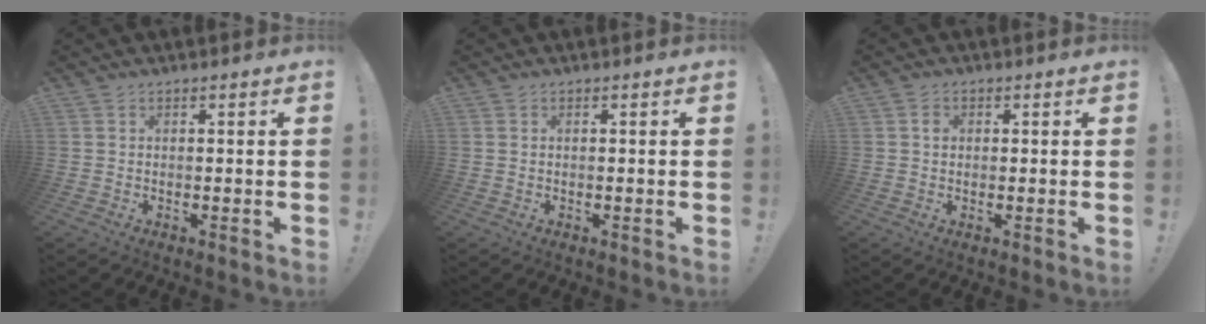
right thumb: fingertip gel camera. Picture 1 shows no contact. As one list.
[{"total": 0.0}, {"total": 1.6, "force": [0.1, 1.2, 1.1], "torque": [-0.017, 0.004, 0.002]}]